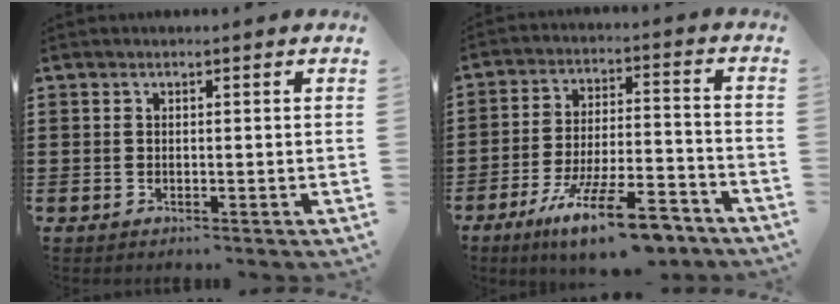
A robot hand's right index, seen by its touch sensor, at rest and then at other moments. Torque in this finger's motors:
{"motor_torque": [2.14, 0.00, 1.05, 0.14]}